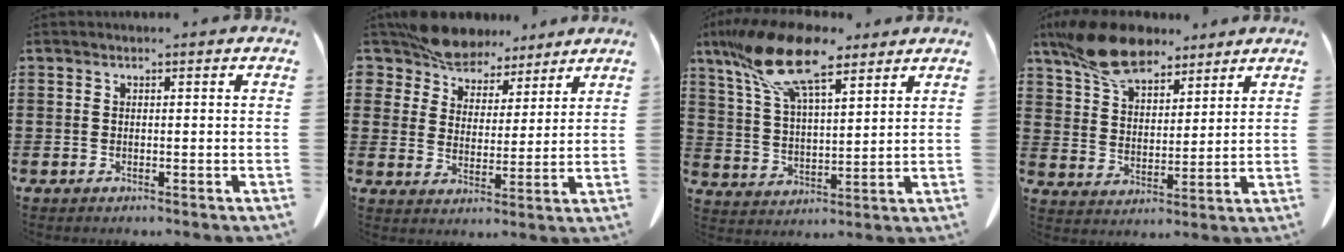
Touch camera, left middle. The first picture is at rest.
{"total": 7.7, "force": [7.0, 3.0, 0.9], "torque": [-0.057, -0.029, 0.133]}
{"total": 14.1, "force": [9.9, 4.3, 9.0], "torque": [-0.207, -0.019, 0.178]}
{"total": 12.0, "force": [9.5, 4.7, 5.7], "torque": [-0.133, -0.019, 0.181]}